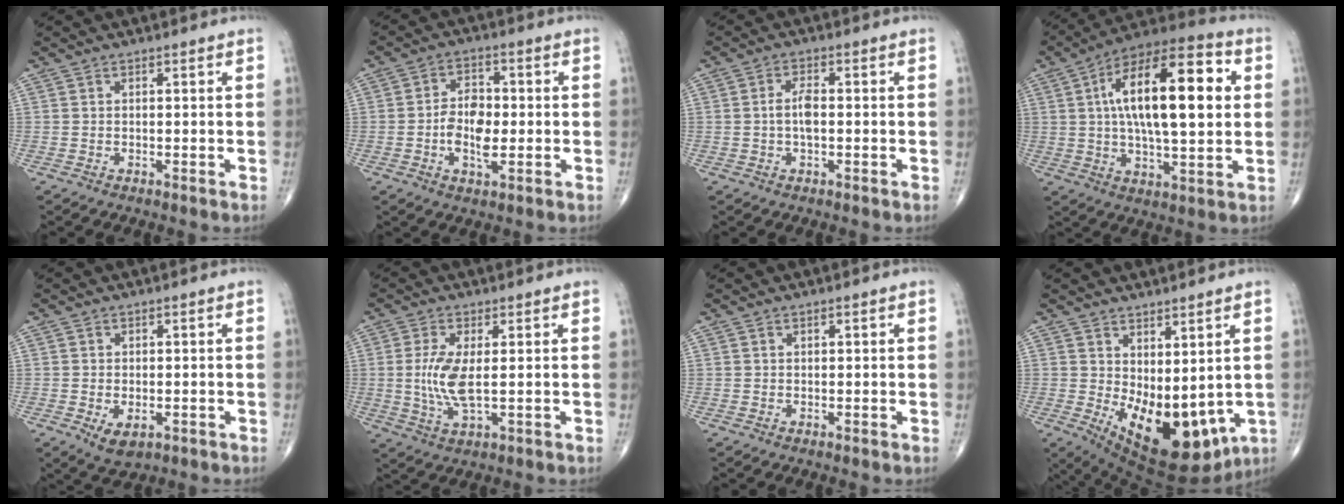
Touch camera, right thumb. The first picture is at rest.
{"total": 7.7, "force": [-1.0, 4.1, 6.5], "torque": [-0.108, 0.007, -0.020]}
{"total": 3.7, "force": [-0.2, 1.6, 3.4], "torque": [-0.069, 0.007, -0.006]}
{"total": 22.6, "force": [4.1, 8.7, 20.5], "torque": [-0.324, 0.015, 0.057]}
{"total": 4.2, "force": [-1.4, 2.5, 3.1], "torque": [-0.048, -0.004, -0.013]}
{"total": 7.3, "force": [0.3, 2.4, 6.9], "torque": [-0.157, -0.011, 0.008]}
{"total": 0.0}
{"total": 16.1, "force": [-1.1, 8.2, 13.8], "torque": [-0.191, -0.029, 0.017]}